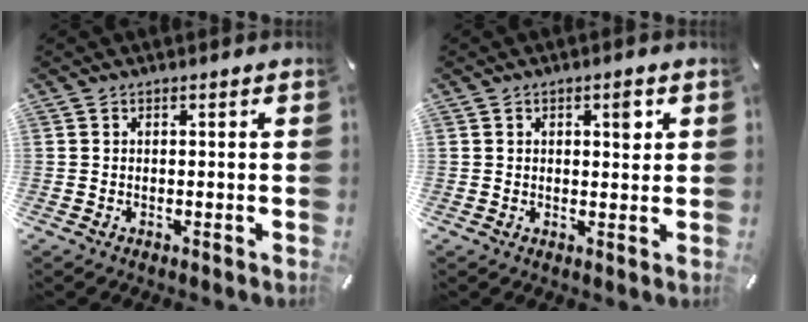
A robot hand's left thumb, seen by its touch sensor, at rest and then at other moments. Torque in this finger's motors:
{"motor_torque": [-0.03, -0.37, 0.08, 0.29, 0.00]}